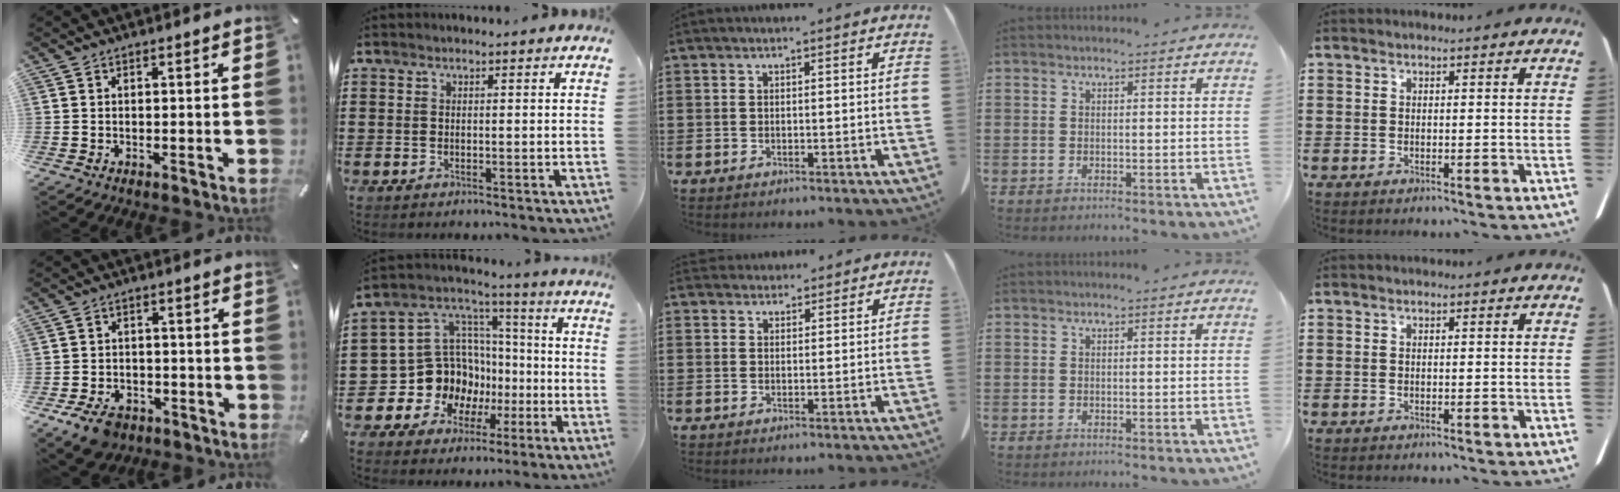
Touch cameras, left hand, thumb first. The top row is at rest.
{"thumb": {"total": 7.2, "force": [-4.5, 4.6, 3.3], "torque": [-0.070, 0.022, -0.083]}, "index": {"total": 12.1, "force": [-2.7, 11.3, 3.4], "torque": [-0.117, -0.013, -0.034]}, "middle": {"total": 2.1, "force": [2.0, 0.8, 0.0], "torque": [-0.006, 0.001, 0.039]}}